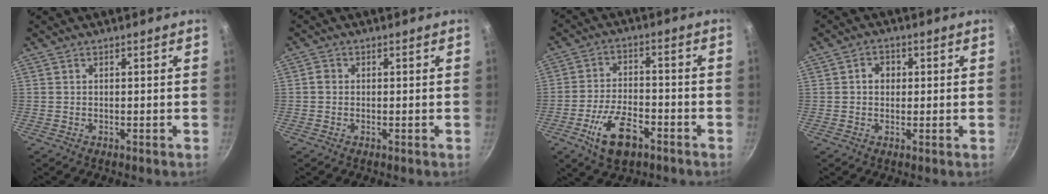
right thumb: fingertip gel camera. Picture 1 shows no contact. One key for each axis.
{"total": 1.4, "fx": -0.1, "fy": 1.2, "fz": 0.7, "tx": -0.011, "ty": 0.006, "tz": -0.004}
{"total": 11.1, "fx": -5.6, "fy": 5.4, "fz": 7.9, "tx": -0.139, "ty": 0.027, "tz": -0.099}
{"total": 3.0, "fx": 0.4, "fy": 2.6, "fz": 1.6, "tx": -0.008, "ty": 0.005, "tz": 0.002}